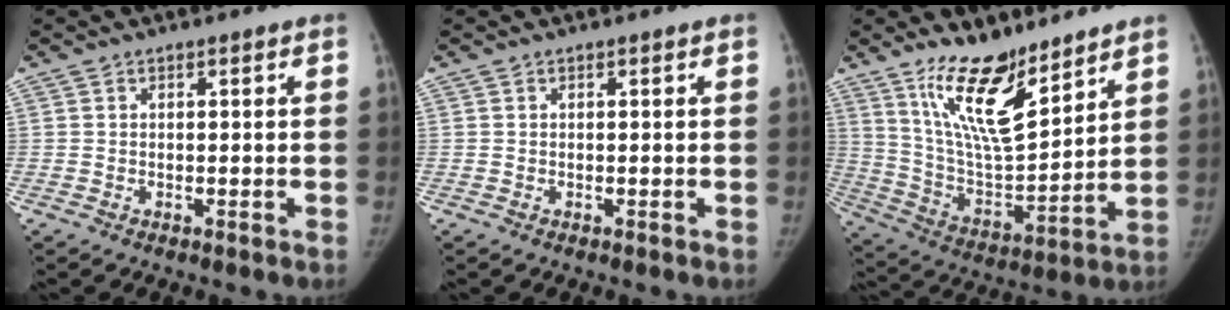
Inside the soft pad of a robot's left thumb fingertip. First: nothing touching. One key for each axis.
{"total": 0.0}
{"total": 16.7, "fx": 11.5, "fy": 5.5, "fz": 10.7, "tx": -0.154, "ty": -0.082, "tz": 0.222}